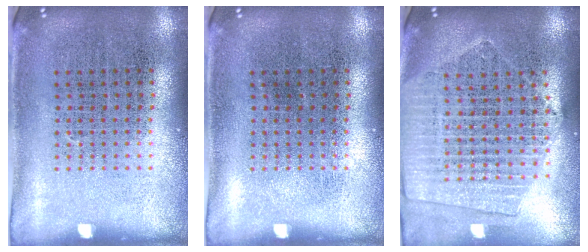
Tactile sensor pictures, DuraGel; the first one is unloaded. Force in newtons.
{"total": 0.0}
{"total": 2.0, "press": 1.9, "slide": 0.8}